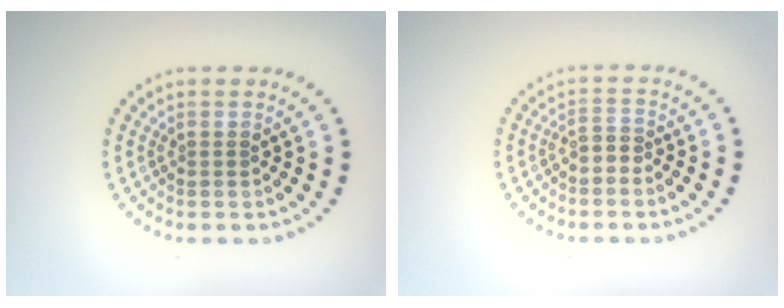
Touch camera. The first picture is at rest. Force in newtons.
{"total": 1.2, "press": 1.0, "slide": 0.6}